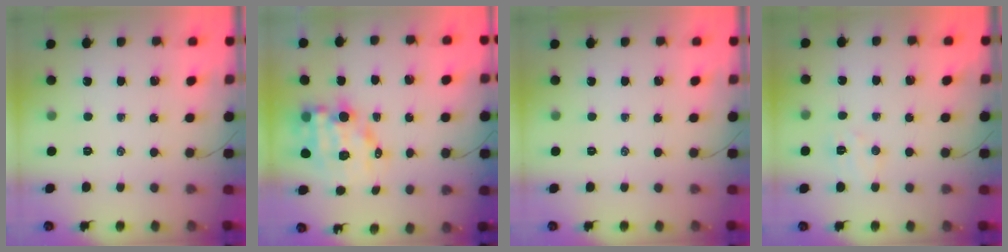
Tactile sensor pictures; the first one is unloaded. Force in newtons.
{"total": 10.8, "press": 10.4, "slide": 3.0}
{"total": 0.0}
{"total": 5.1, "press": 5.0, "slide": 1.1}